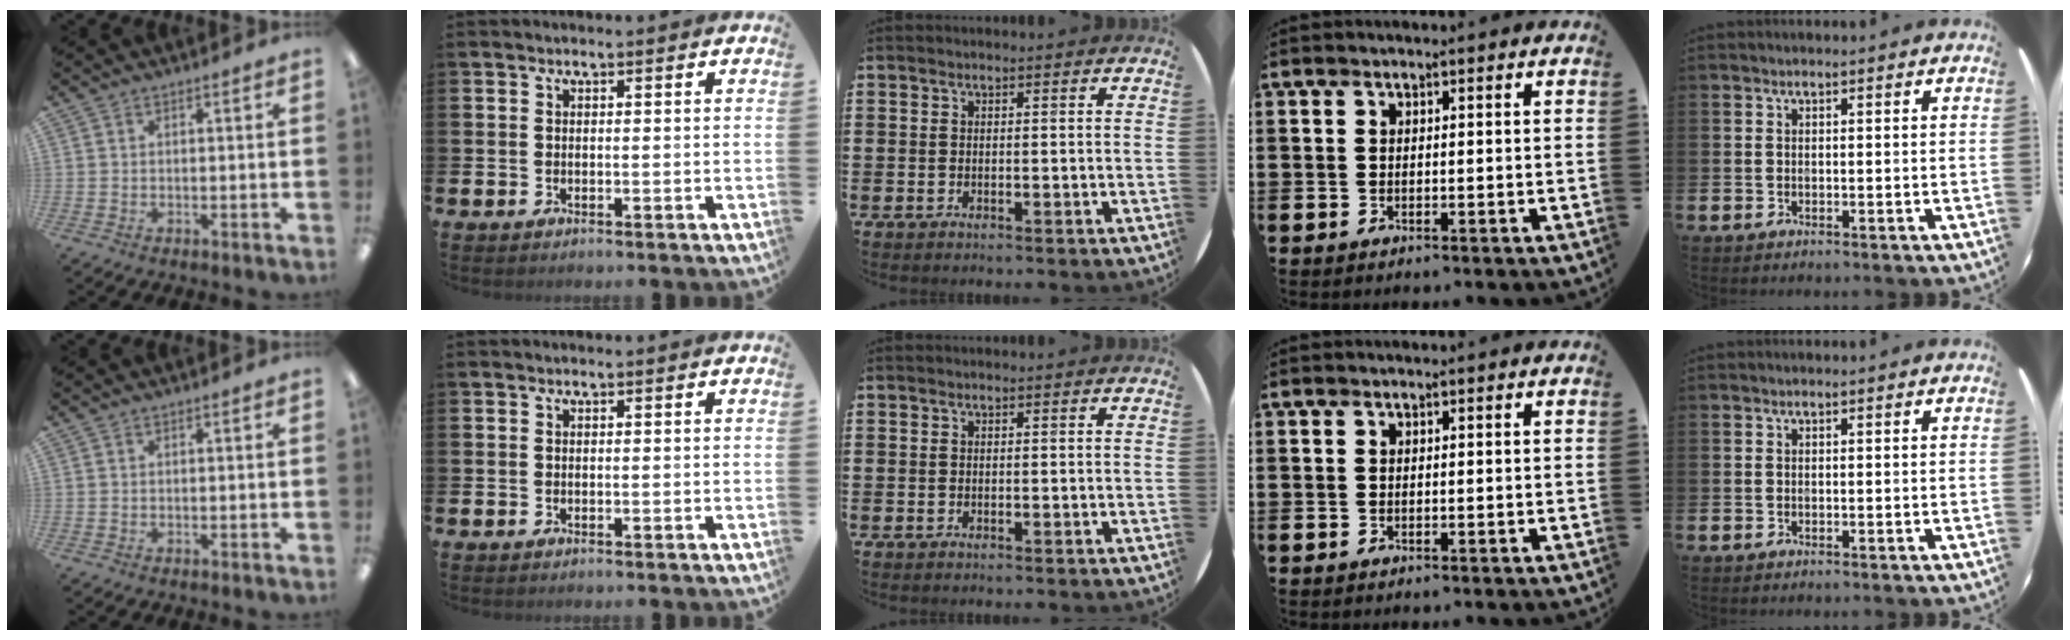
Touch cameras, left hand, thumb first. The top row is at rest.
{}